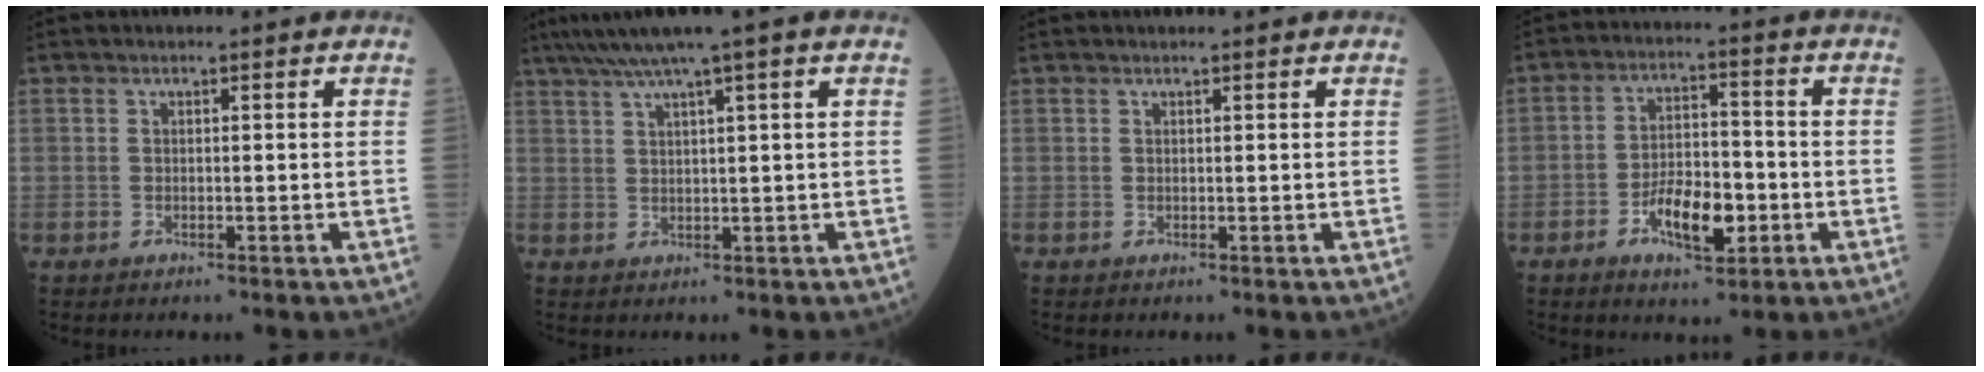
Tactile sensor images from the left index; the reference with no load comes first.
{"total": 7.0, "force": [4.7, -1.2, 5.0], "torque": [-0.087, 0.031, 0.079]}
{"total": 0.7, "force": [0.7, 0.0, 0.2], "torque": [-0.003, 0.009, 0.012]}
{"total": 8.1, "force": [-3.2, 3.3, 6.6], "torque": [-0.123, 0.002, -0.054]}